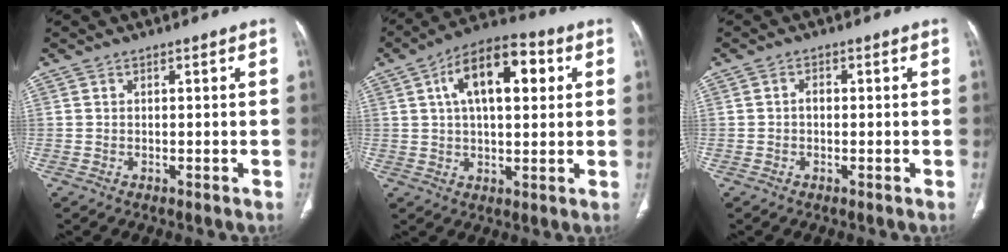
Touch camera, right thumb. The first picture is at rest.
{"total": 15.0, "force": [4.3, 7.2, 12.4], "torque": [-0.182, 0.017, 0.064]}
{"total": 1.4, "force": [-0.2, 1.0, 1.0], "torque": [-0.012, 0.005, -0.006]}